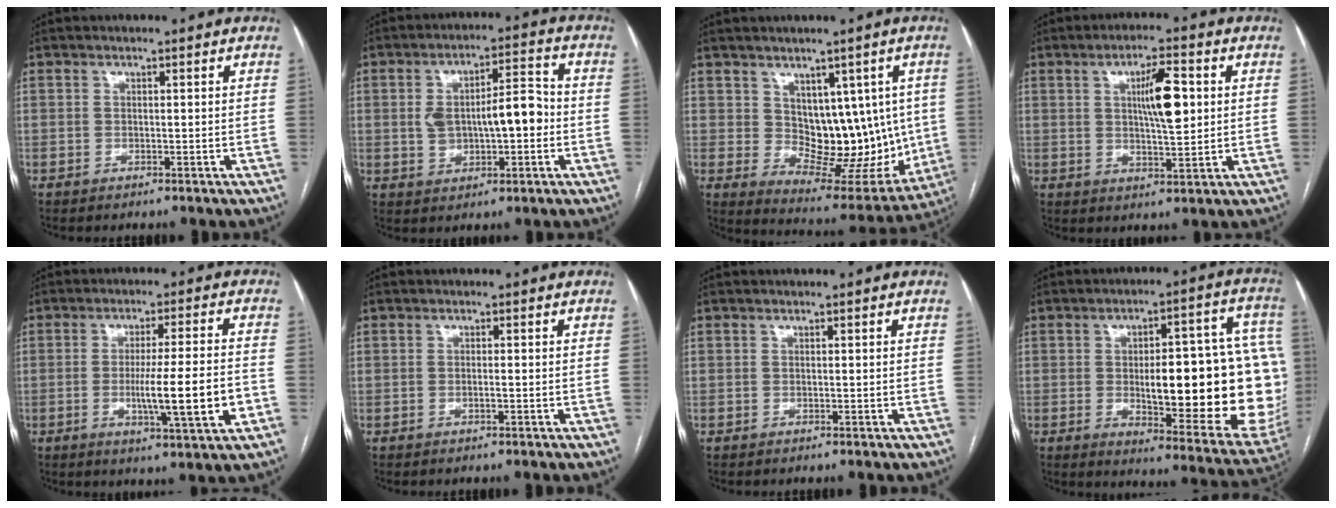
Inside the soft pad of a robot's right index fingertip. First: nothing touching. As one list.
[{"total": 10.2, "force": [-0.3, 4.0, 9.4], "torque": [-0.160, 0.028, 0.003]}, {"total": 12.9, "force": [1.4, 7.8, 10.1], "torque": [-0.107, 0.009, 0.043]}, {"total": 7.8, "force": [1.7, 1.6, 7.5], "torque": [-0.126, 0.006, 0.030]}, {"total": 11.0, "force": [-2.6, -0.2, 10.7], "torque": [-0.171, -0.013, -0.043]}, {"total": 1.3, "force": [-0.3, 0.4, 1.2], "torque": [-0.021, 0.000, -0.005]}, {"total": 0.0}, {"total": 27.6, "force": [-1.4, 7.5, 26.5], "torque": [-0.257, 0.028, 0.003]}]